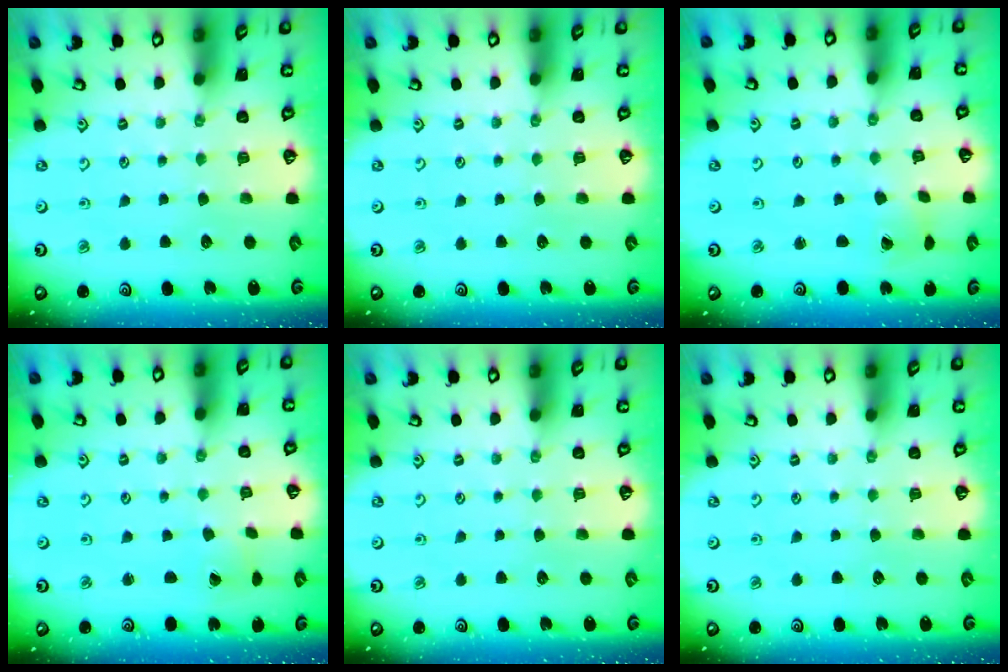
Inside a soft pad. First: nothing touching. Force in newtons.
{"total": 0.0}
{"total": 1.2, "press": 1.2, "slide": 0.2}
{"total": 1.1, "press": 1.1, "slide": 0.1}
{"total": 0.0}
{"total": 0.0}